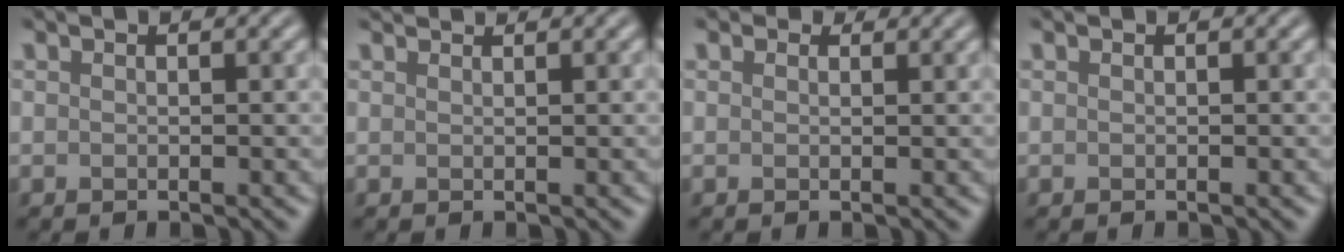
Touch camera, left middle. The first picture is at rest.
{"total": 0.8, "force": [0.8, 0.0, 0.1], "torque": [-0.006, 0.002, 0.013]}
{"total": 0.9, "force": [0.6, 0.5, 0.3], "torque": [-0.007, 0.000, 0.001]}
{"total": 0.0}